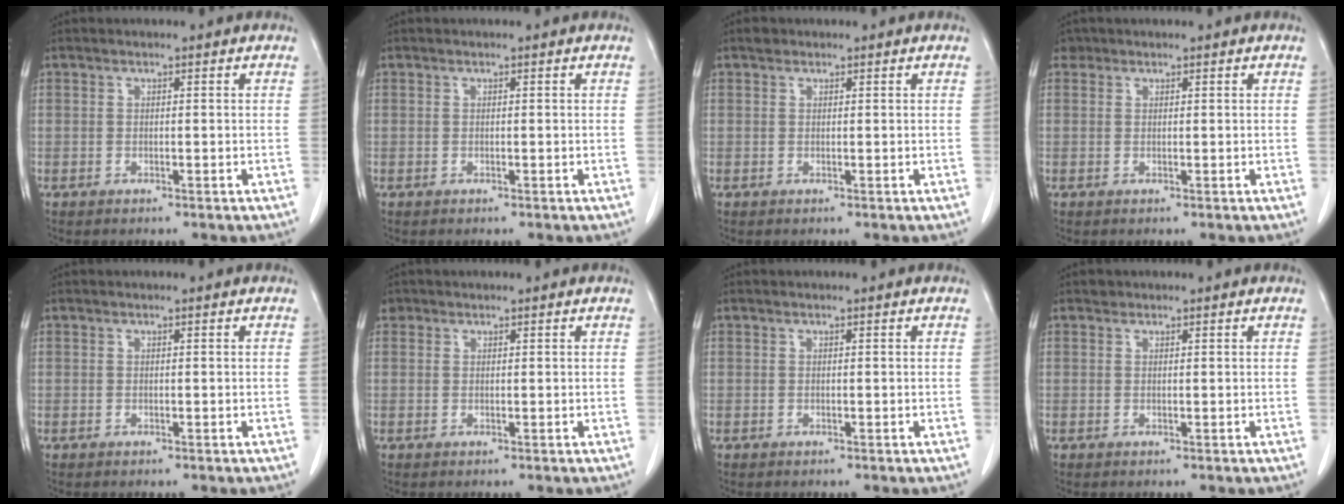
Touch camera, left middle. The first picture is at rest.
{"total": 0.0}
{"total": 0.8, "force": [0.6, 0.6, 0.2], "torque": [-0.003, 0.007, 0.007]}
{"total": 1.0, "force": [0.7, 0.8, 0.0], "torque": [0.005, 0.008, 0.009]}
{"total": 0.0}
{"total": 0.9, "force": [0.5, 0.7, 0.1], "torque": [0.005, 0.007, 0.007]}
{"total": 0.0}
{"total": 0.6, "force": [0.4, 0.4, 0.0], "torque": [-0.002, 0.001, 0.005]}